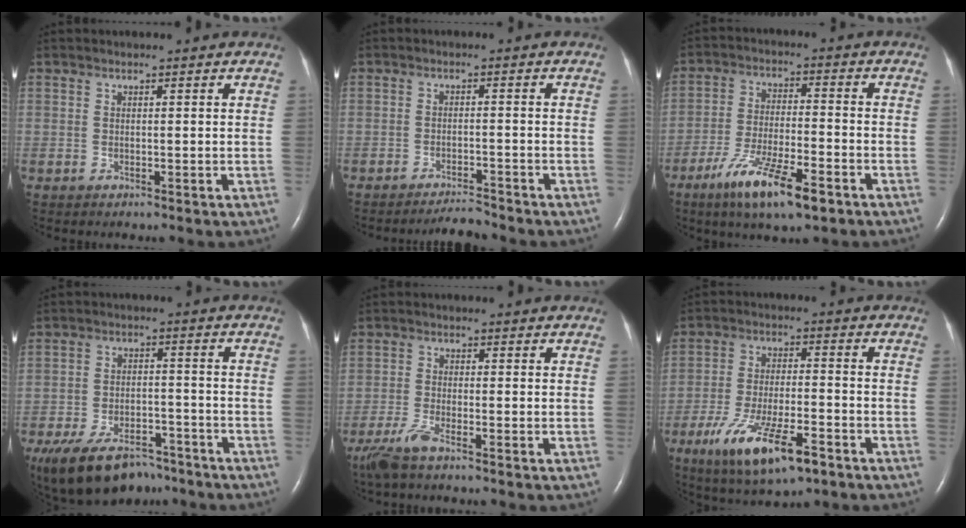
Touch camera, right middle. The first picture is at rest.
{"total": 3.1, "force": [-3.0, -0.5, 0.3], "torque": [-0.010, -0.017, -0.049]}
{"total": 11.4, "force": [-6.8, 2.0, 8.9], "torque": [-0.168, -0.021, -0.117]}
{"total": 14.7, "force": [-11.2, 6.6, 6.7], "torque": [-0.140, -0.004, -0.172]}
{"total": 4.6, "force": [-3.4, 0.4, 3.1], "torque": [-0.076, -0.015, -0.071]}
{"total": 12.7, "force": [-7.1, 3.2, 10.0], "torque": [-0.189, -0.018, -0.116]}